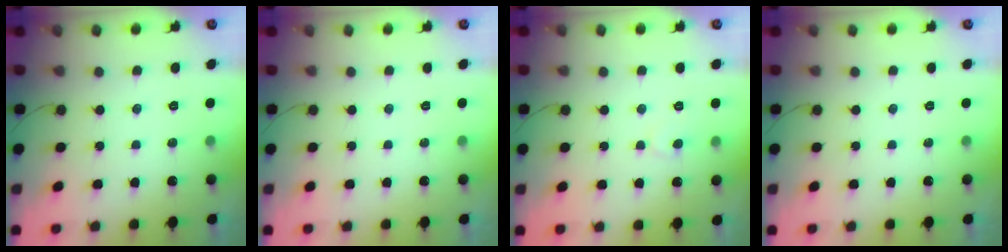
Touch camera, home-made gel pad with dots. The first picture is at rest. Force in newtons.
{"total": 0.0}
{"total": 4.1, "press": 4.1, "slide": 0.4}
{"total": 0.0}